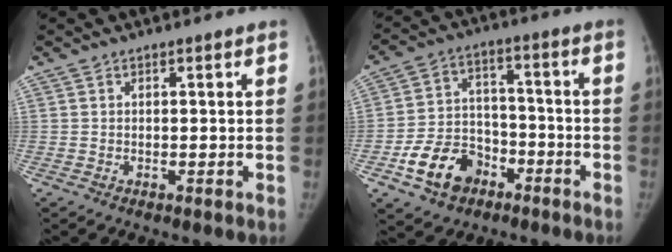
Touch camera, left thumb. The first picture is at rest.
{"total": 12.0, "force": [-6.2, 8.7, 5.5], "torque": [-0.068, 0.045, -0.104]}